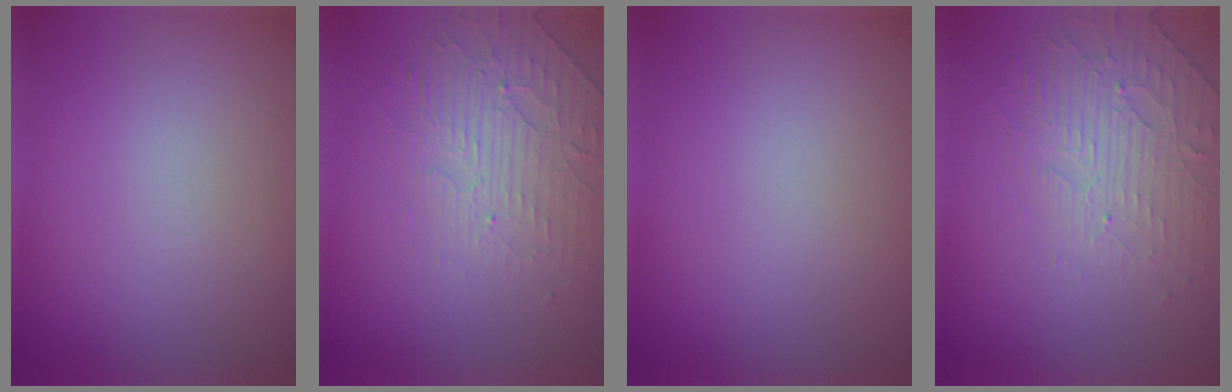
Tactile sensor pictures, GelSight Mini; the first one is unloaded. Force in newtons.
{"total": 2.5, "press": 1.8, "slide": 1.6}
{"total": 0.0}
{"total": 2.5, "press": 1.8, "slide": 1.6}